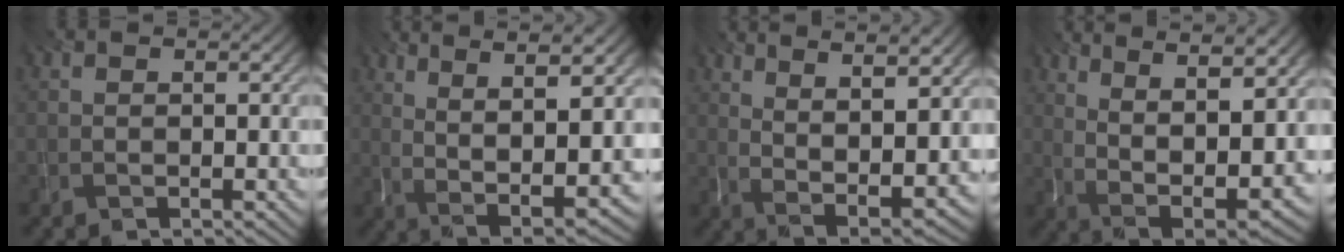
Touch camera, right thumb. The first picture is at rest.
{"total": 10.3, "force": [3.0, 2.6, 9.5], "torque": [-0.181, 0.006, 0.060]}
{"total": 11.9, "force": [5.9, 3.6, 9.6], "torque": [-0.178, 0.011, 0.098]}
{"total": 13.9, "force": [5.8, 5.1, 11.6], "torque": [-0.211, 0.015, 0.104]}